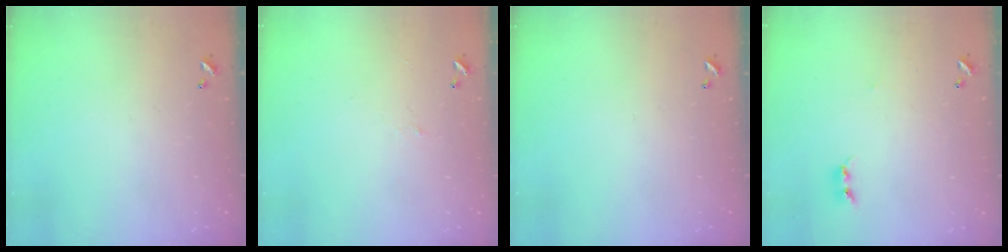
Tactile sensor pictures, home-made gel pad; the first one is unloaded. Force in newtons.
{"total": 0.9, "press": 0.6, "slide": 0.6}
{"total": 0.0}
{"total": 2.7, "press": 2.7, "slide": 0.3}